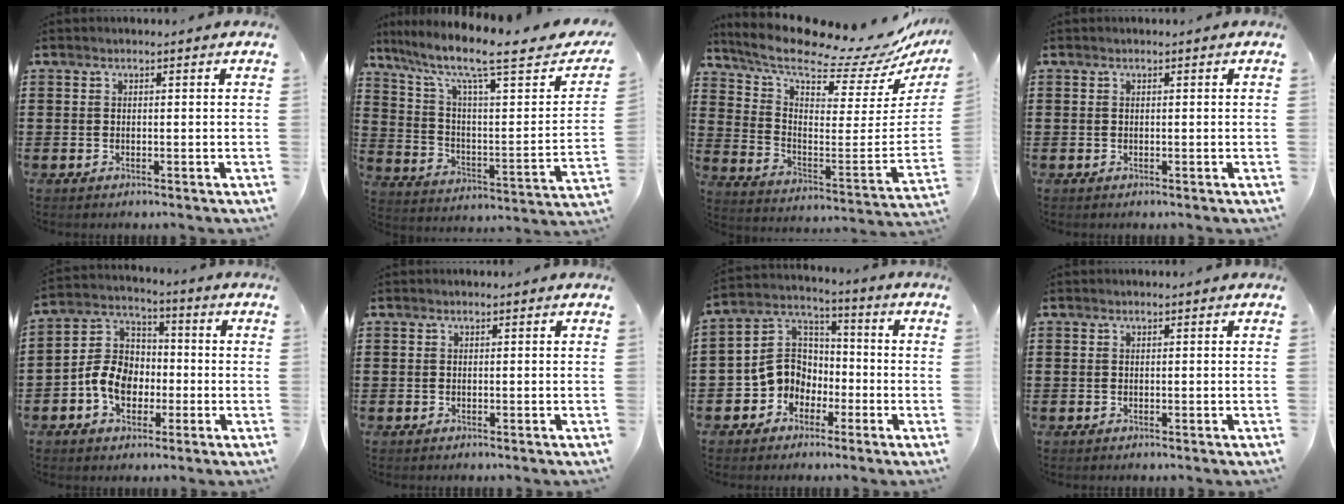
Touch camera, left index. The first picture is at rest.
{"total": 10.5, "force": [7.6, 1.6, 7.0], "torque": [-0.152, -0.047, 0.114]}
{"total": 10.9, "force": [9.1, 1.9, 5.7], "torque": [-0.126, -0.081, 0.147]}
{"total": 0.0}
{"total": 8.1, "force": [-2.5, 6.4, 4.4], "torque": [-0.120, 0.014, -0.053]}
{"total": 0.0}
{"total": 7.9, "force": [-2.3, 7.2, 2.3], "torque": [-0.094, 0.007, -0.054]}
{"total": 0.0}